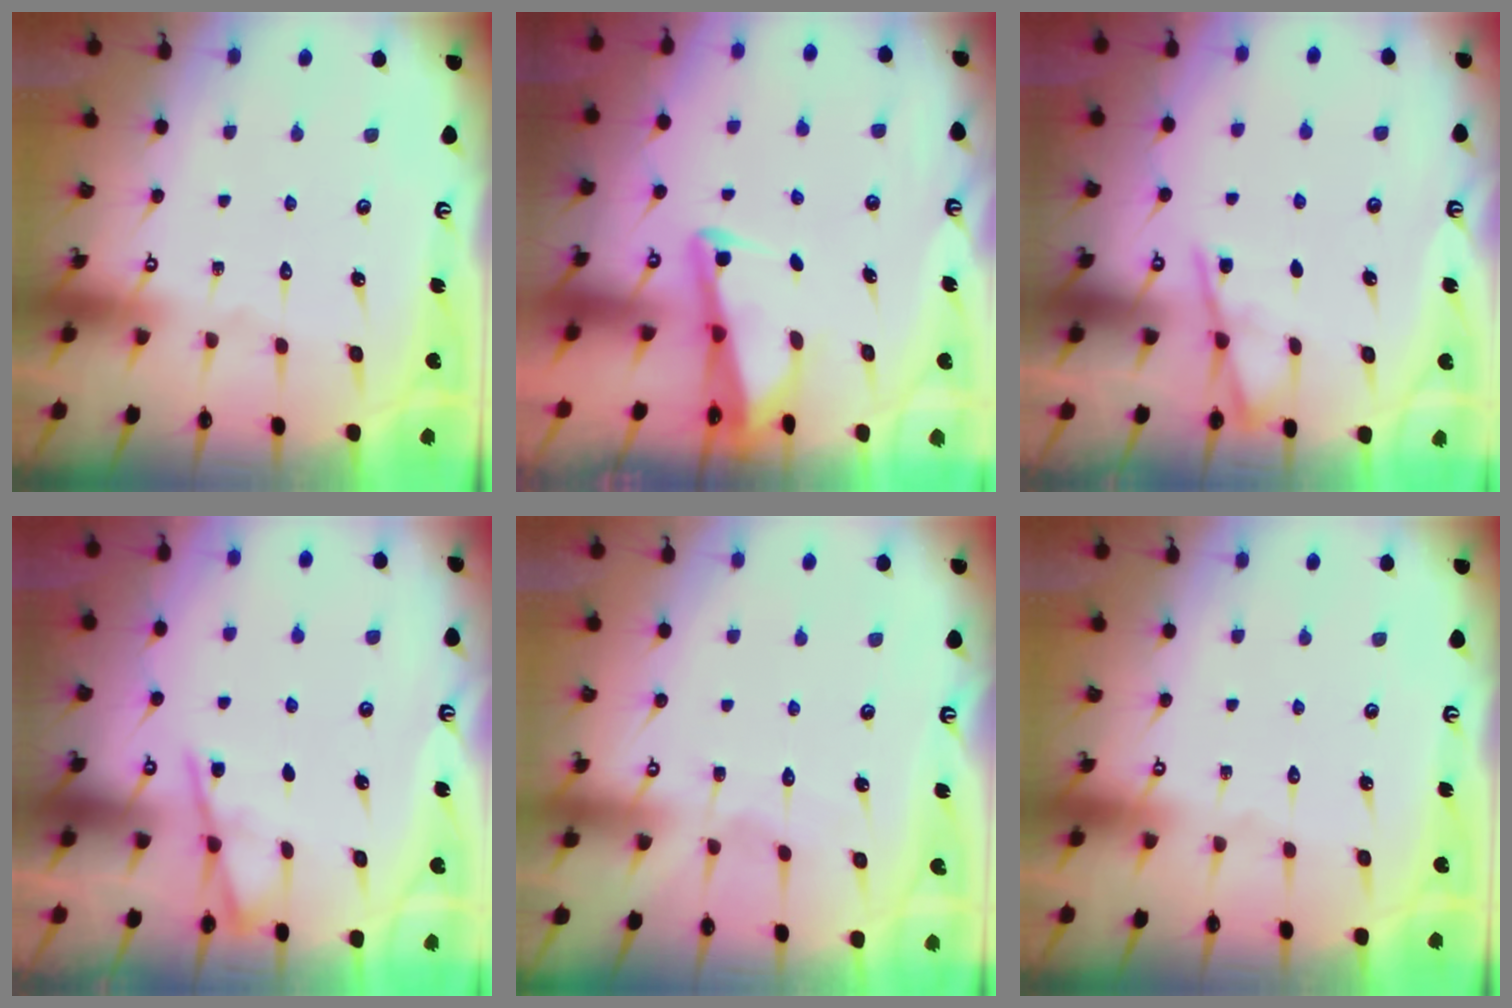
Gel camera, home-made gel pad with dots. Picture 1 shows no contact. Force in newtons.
{"total": 2.5, "press": 2.5, "slide": 0.2}
{"total": 5.2, "press": 5.2, "slide": 0.6}
{"total": 5.2, "press": 5.2, "slide": 0.6}
{"total": 3.6, "press": 3.6, "slide": 0.4}
{"total": 0.0}